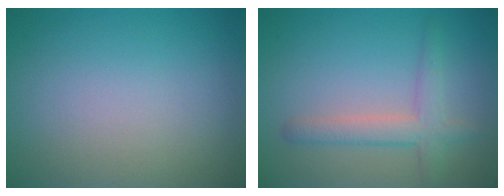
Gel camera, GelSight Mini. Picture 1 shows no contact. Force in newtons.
{"total": 3.0, "press": 3.0, "slide": 0.1}